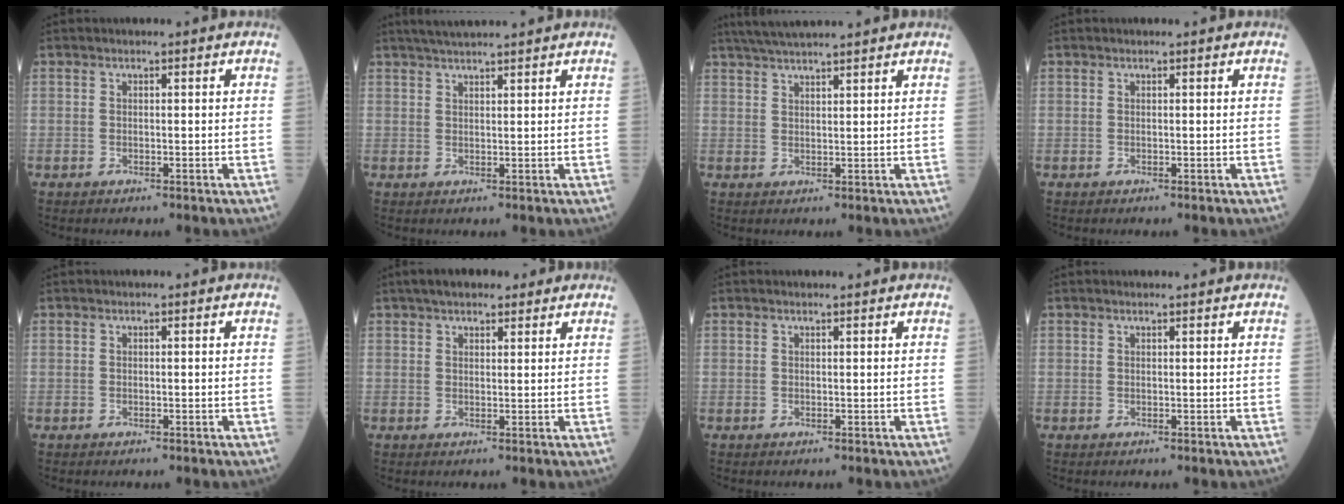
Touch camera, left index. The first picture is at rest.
{"total": 5.8, "force": [5.1, -0.1, 2.8], "torque": [-0.046, 0.030, 0.086]}
{"total": 8.1, "force": [7.1, -0.1, 3.8], "torque": [-0.066, 0.035, 0.114]}
{"total": 0.0}
{"total": 0.0}
{"total": 7.1, "force": [5.4, 2.5, 3.8], "torque": [-0.051, 0.034, 0.085]}
{"total": 0.7, "force": [0.7, 0.0, 0.1], "torque": [-0.010, 0.003, 0.011]}
{"total": 1.0, "force": [1.0, 0.0, 0.2], "torque": [-0.010, 0.002, 0.014]}